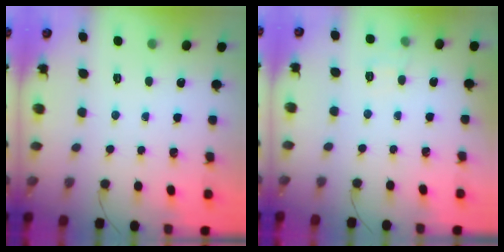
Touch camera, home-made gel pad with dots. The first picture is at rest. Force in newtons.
{"total": 4.0, "press": 3.6, "slide": 1.8}